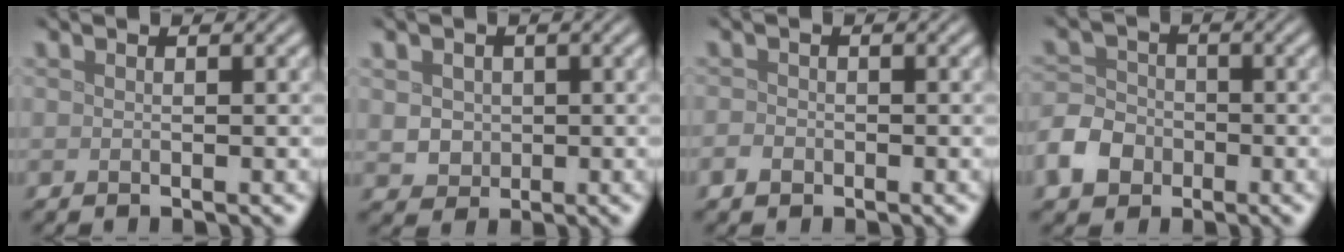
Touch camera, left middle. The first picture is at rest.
{"total": 2.8, "force": [0.6, 2.5, 1.1], "torque": [-0.024, 0.006, 0.018]}
{"total": 1.2, "force": [-0.6, 0.9, 0.5], "torque": [-0.005, 0.000, -0.015]}
{"total": 4.5, "force": [-2.1, 3.5, 1.8], "torque": [-0.040, 0.000, -0.049]}